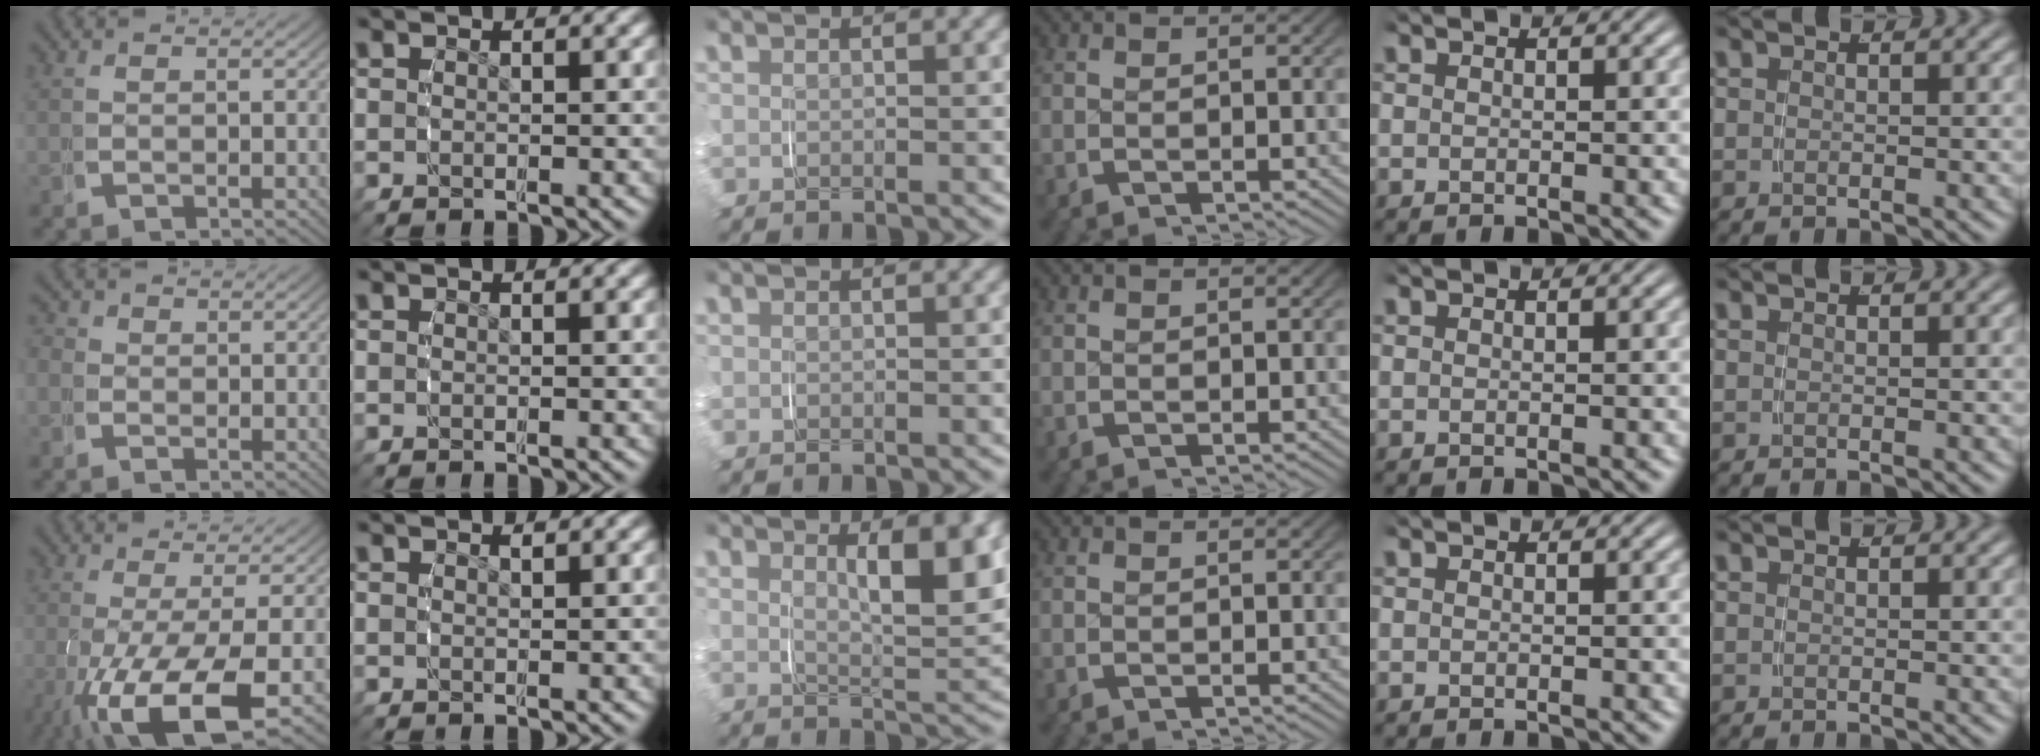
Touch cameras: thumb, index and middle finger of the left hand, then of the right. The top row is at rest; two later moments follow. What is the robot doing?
{"motion": "grasp_and_lifting", "object": "phone"}